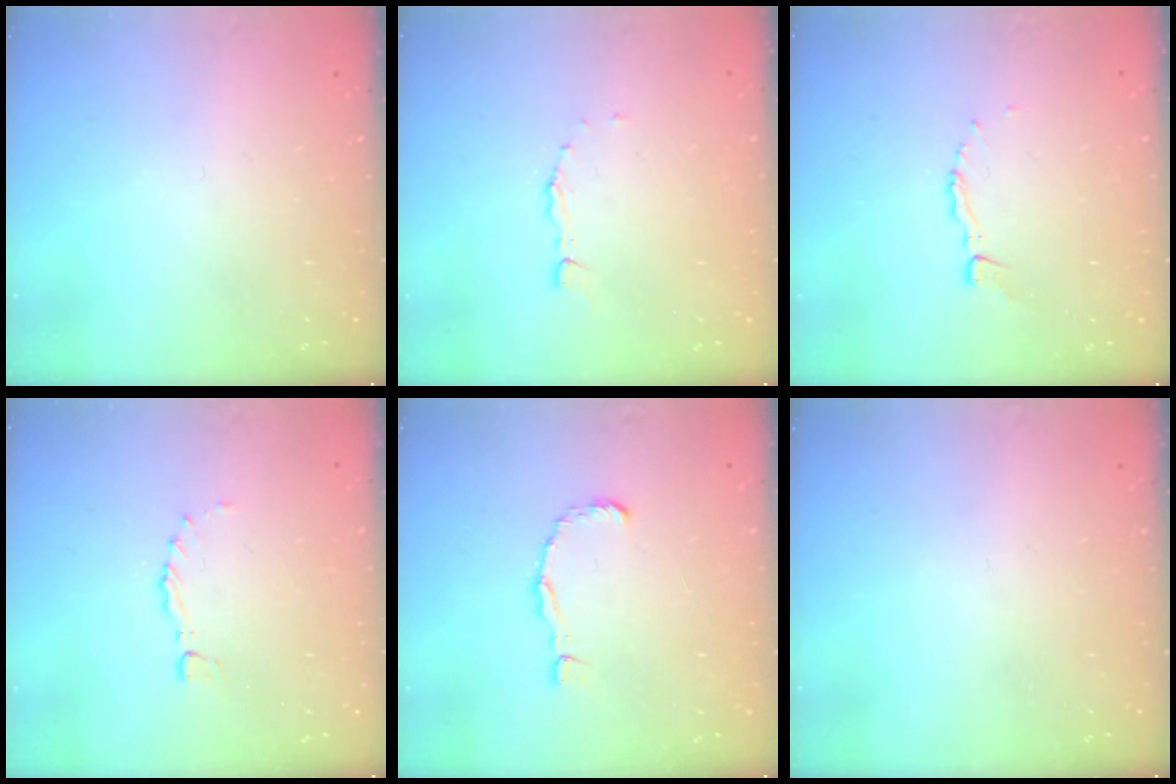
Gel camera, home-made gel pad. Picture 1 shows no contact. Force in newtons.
{"total": 2.0, "press": 2.0, "slide": 0.3}
{"total": 3.9, "press": 3.9, "slide": 0.3}
{"total": 0.0}
{"total": 2.4, "press": 2.3, "slide": 0.3}
{"total": 0.0}